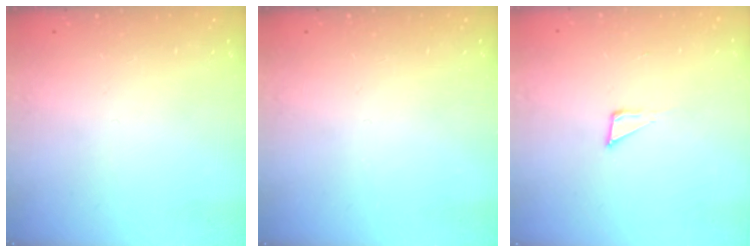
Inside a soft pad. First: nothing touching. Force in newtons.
{"total": 0.0}
{"total": 2.6, "press": 2.6, "slide": 0.1}